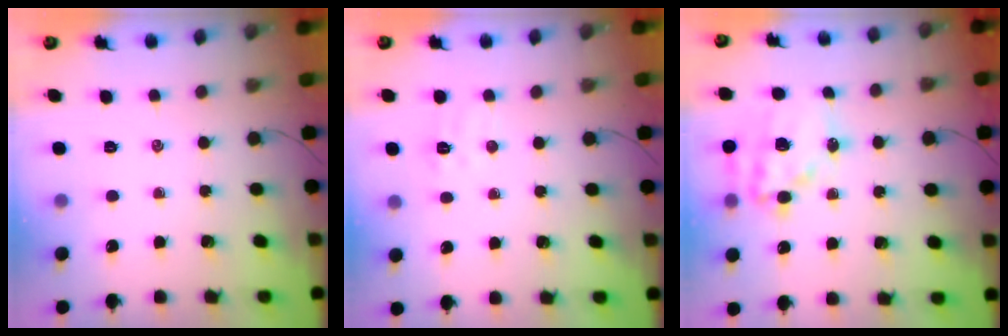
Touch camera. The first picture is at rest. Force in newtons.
{"total": 5.7, "press": 5.6, "slide": 1.2}
{"total": 14.7, "press": 14.3, "slide": 3.3}